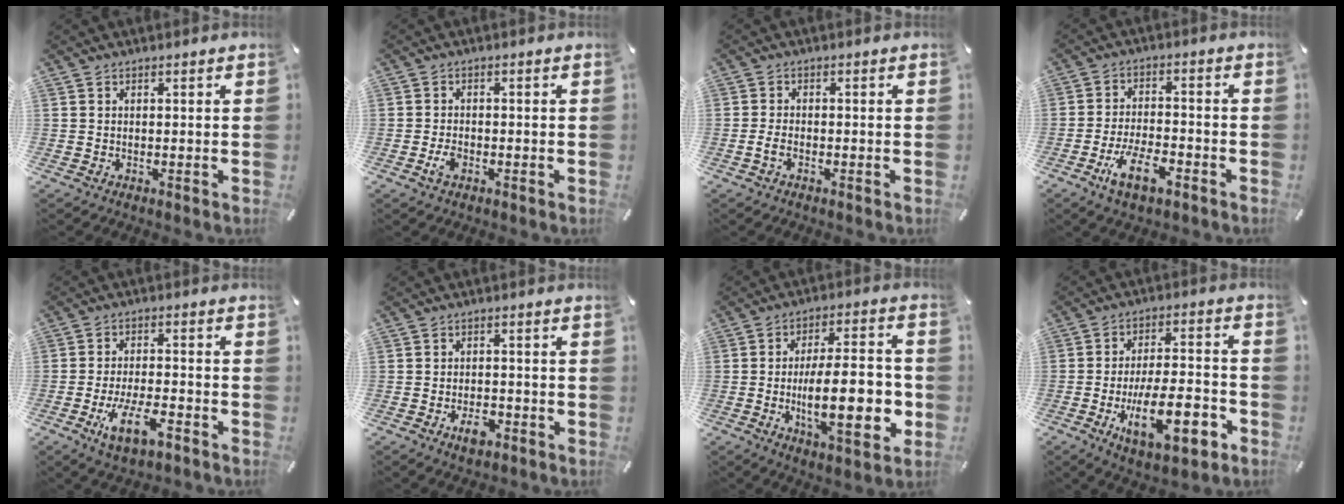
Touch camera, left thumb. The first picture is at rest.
{"total": 2.9, "force": [-1.2, 1.7, 2.0], "torque": [-0.049, 0.000, -0.025]}
{"total": 2.4, "force": [-1.1, 1.2, 1.8], "torque": [-0.037, 0.003, -0.021]}
{"total": 9.6, "force": [-5.1, 4.3, 6.9], "torque": [-0.142, 0.015, -0.093]}
{"total": 9.9, "force": [-4.7, 4.0, 7.8], "torque": [-0.156, 0.013, -0.085]}
{"total": 4.6, "force": [-2.4, 2.5, 3.0], "torque": [-0.060, 0.006, -0.044]}
{"total": 20.2, "force": [-3.7, 7.1, 18.5], "torque": [-0.293, -0.004, -0.056]}
{"total": 17.8, "force": [-6.6, 7.3, 14.9], "torque": [-0.231, 0.015, -0.100]}